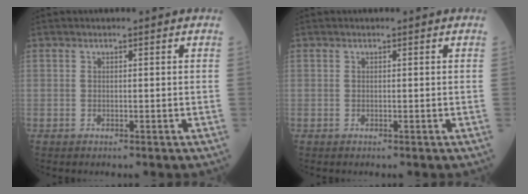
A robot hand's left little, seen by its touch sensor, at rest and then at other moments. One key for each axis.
{"total": 0.0}